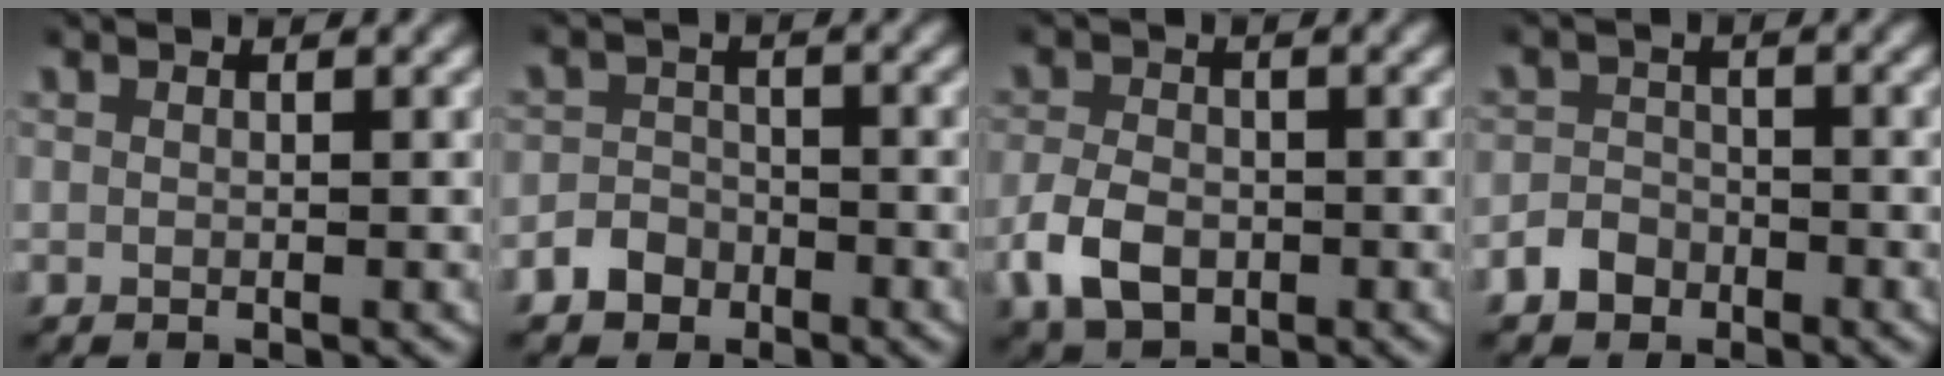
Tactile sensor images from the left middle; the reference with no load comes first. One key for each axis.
{"total": 3.6, "fx": -2.4, "fy": 2.7, "fz": 0.4, "tx": -0.010, "ty": -0.003, "tz": -0.047}
{"total": 4.7, "fx": -1.7, "fy": 3.3, "fz": 2.8, "tx": -0.059, "ty": -0.010, "tz": -0.027}
{"total": 3.2, "fx": -2.2, "fy": 2.3, "fz": 0.5, "tx": -0.009, "ty": -0.002, "tz": -0.043}